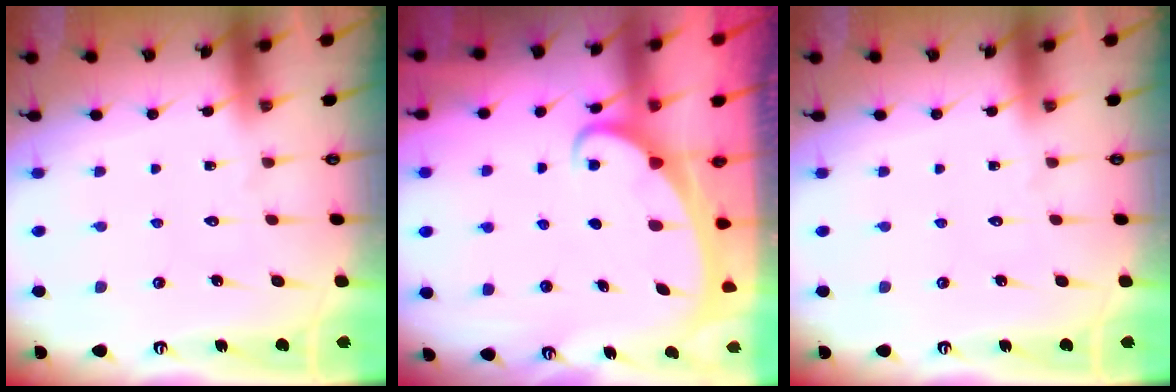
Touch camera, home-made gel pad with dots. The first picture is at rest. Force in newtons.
{"total": 2.1, "press": 2.1, "slide": 0.2}
{"total": 0.0}